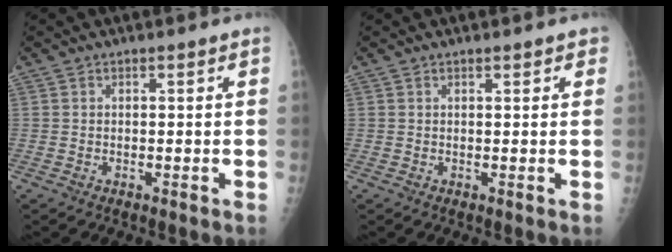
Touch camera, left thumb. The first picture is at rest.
{"total": 1.2, "force": [0.8, 0.6, 0.7], "torque": [0.000, -0.002, 0.007]}